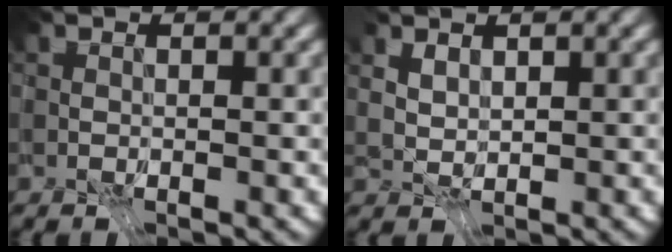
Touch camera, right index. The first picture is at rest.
{"total": 1.2, "force": [0.5, -0.8, -0.6], "torque": [0.007, -0.015, 0.035]}